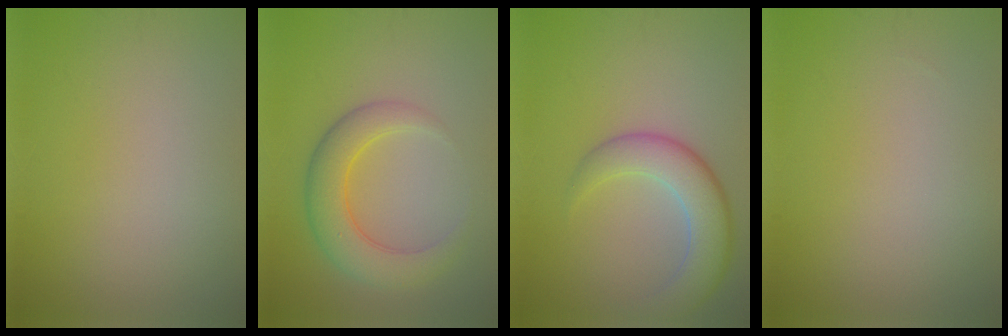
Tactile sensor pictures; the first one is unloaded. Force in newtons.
{"total": 4.7, "press": 4.7, "slide": 0.1}
{"total": 5.6, "press": 5.6, "slide": 0.3}
{"total": 0.0}